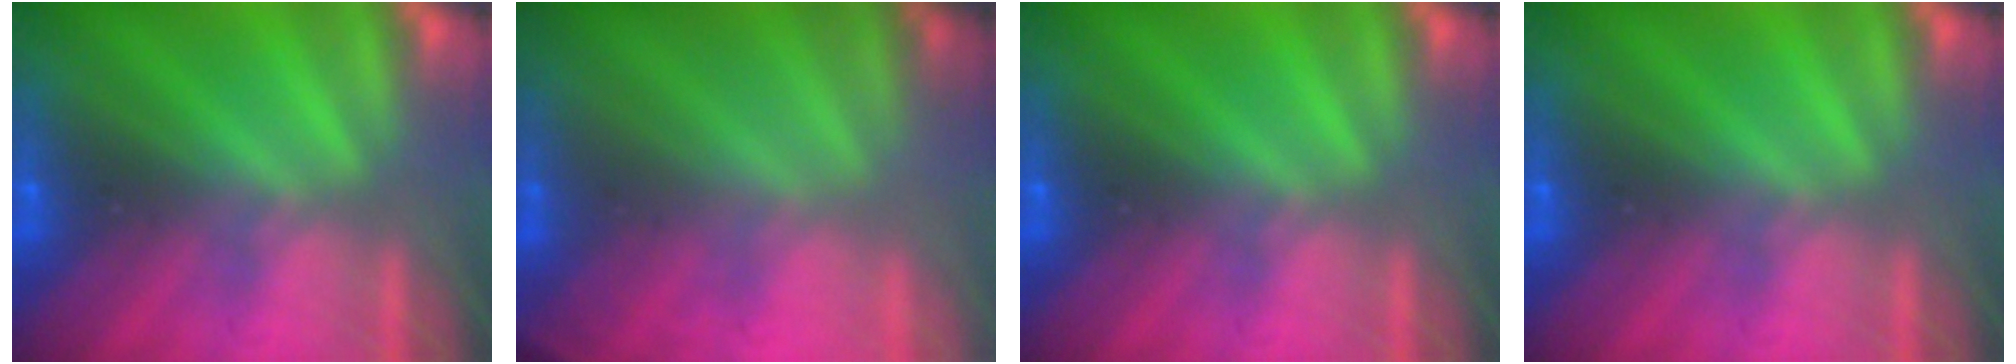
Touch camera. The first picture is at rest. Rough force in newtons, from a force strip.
{"total": 2.0}
{"total": 0.0}
{"total": 0.0}